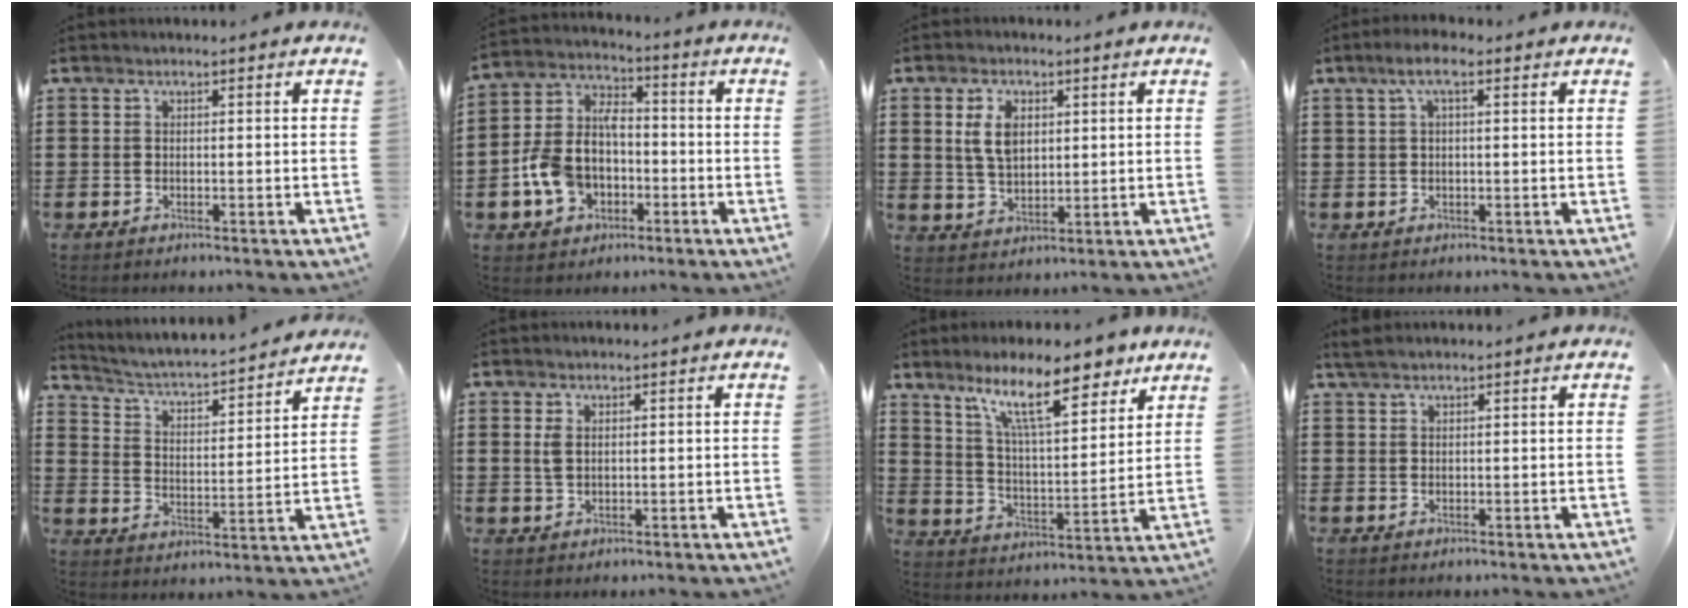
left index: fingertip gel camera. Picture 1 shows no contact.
{"total": 8.9, "force": [-2.5, 6.6, 5.3], "torque": [-0.150, 0.006, -0.055]}
{"total": 5.6, "force": [1.7, 3.2, 4.2], "torque": [-0.084, 0.006, 0.028]}
{"total": 3.4, "force": [1.0, 0.9, 3.1], "torque": [-0.062, 0.008, 0.015]}
{"total": 3.3, "force": [3.1, -0.1, 1.0], "torque": [-0.039, -0.034, 0.041]}
{"total": 2.0, "force": [0.4, 1.2, 1.6], "torque": [-0.037, 0.006, 0.007]}
{"total": 13.7, "force": [9.4, 3.5, 9.4], "torque": [-0.178, -0.032, 0.158]}
{"total": 1.3, "force": [1.0, 0.3, 0.8], "torque": [-0.018, 0.002, 0.018]}